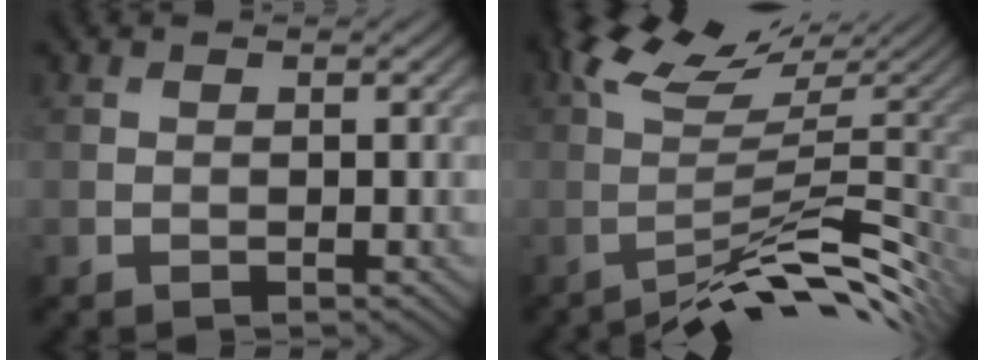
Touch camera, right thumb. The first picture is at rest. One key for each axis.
{"total": 9.9, "fx": -3.5, "fy": 1.6, "fz": 9.1, "tx": -0.147, "ty": 0.022, "tz": -0.043}